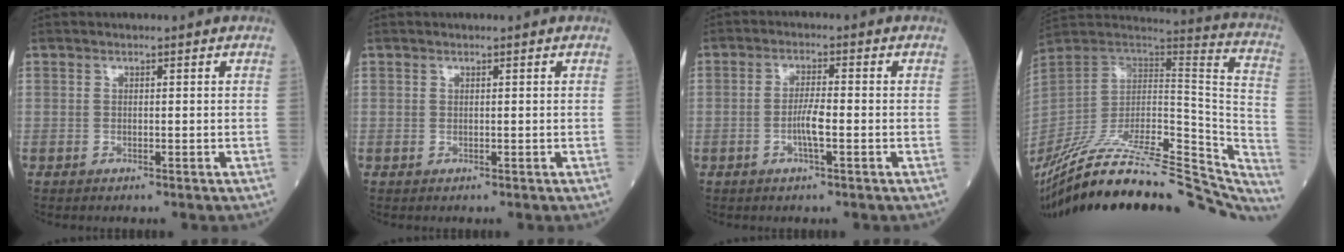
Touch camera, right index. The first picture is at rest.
{"total": 0.0}
{"total": 3.8, "force": [-1.1, 0.4, 3.7], "torque": [-0.072, 0.000, -0.022]}
{"total": 41.3, "force": [-35.4, 8.1, 19.7], "torque": [-0.269, -0.065, -0.501]}